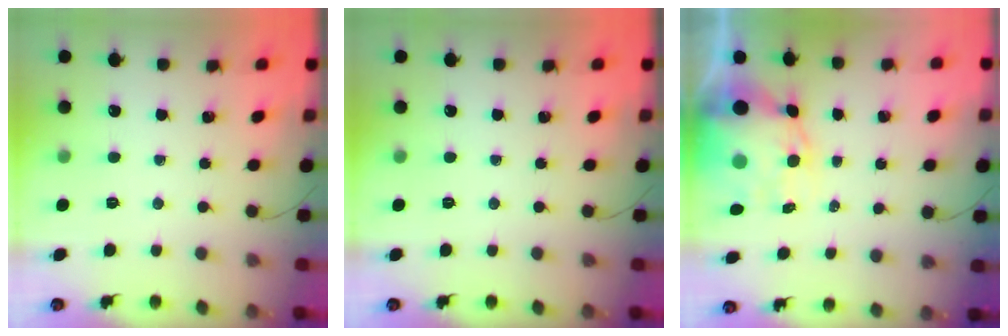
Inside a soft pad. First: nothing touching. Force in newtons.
{"total": 0.0}
{"total": 8.2, "press": 7.7, "slide": 2.7}